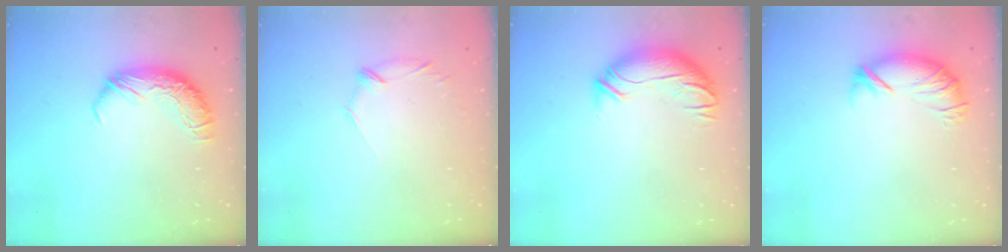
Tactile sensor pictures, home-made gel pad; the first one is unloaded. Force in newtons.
{"total": 5.9, "press": 5.7, "slide": 1.3}
{"total": 3.7, "press": 2.6, "slide": 2.6}
{"total": 3.8, "press": 3.4, "slide": 1.8}